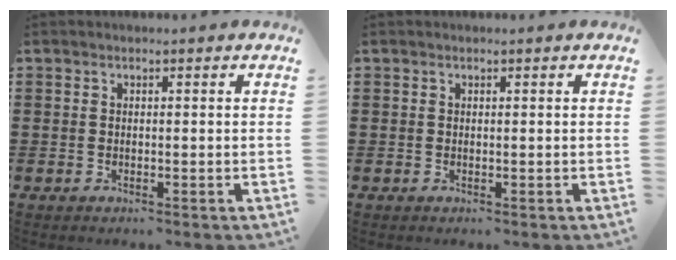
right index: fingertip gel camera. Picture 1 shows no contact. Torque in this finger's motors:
{"motor_torque": [-0.02, 0.01, 0.00, 0.00]}